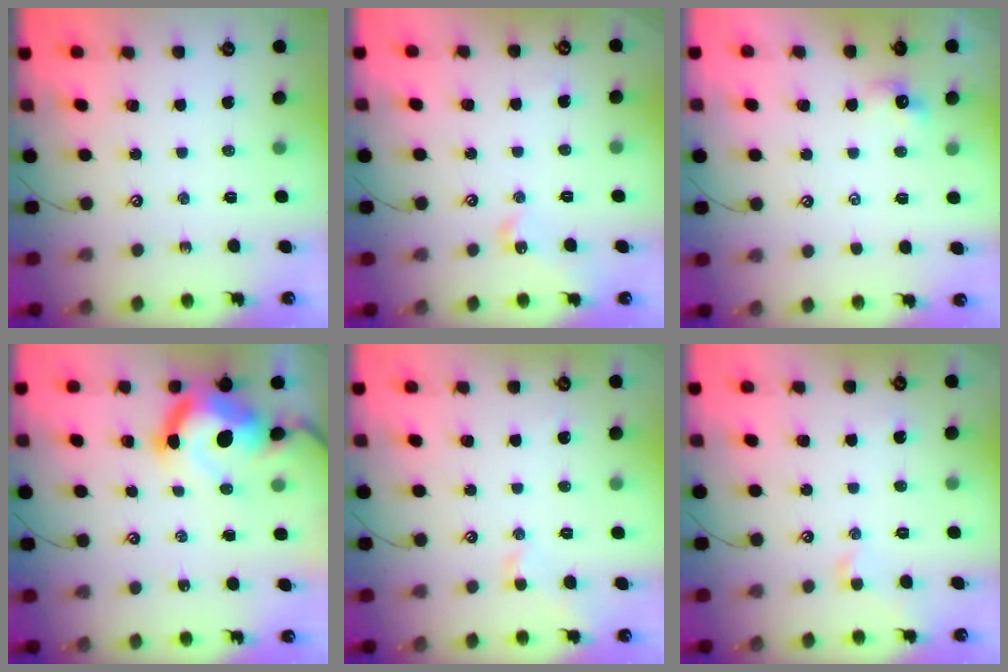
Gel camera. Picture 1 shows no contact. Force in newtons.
{"total": 3.8, "press": 3.7, "slide": 0.7}
{"total": 2.3, "press": 2.2, "slide": 0.4}
{"total": 16.5, "press": 16.4, "slide": 1.9}
{"total": 0.7, "press": 0.7, "slide": 0.2}
{"total": 1.0, "press": 0.8, "slide": 0.6}